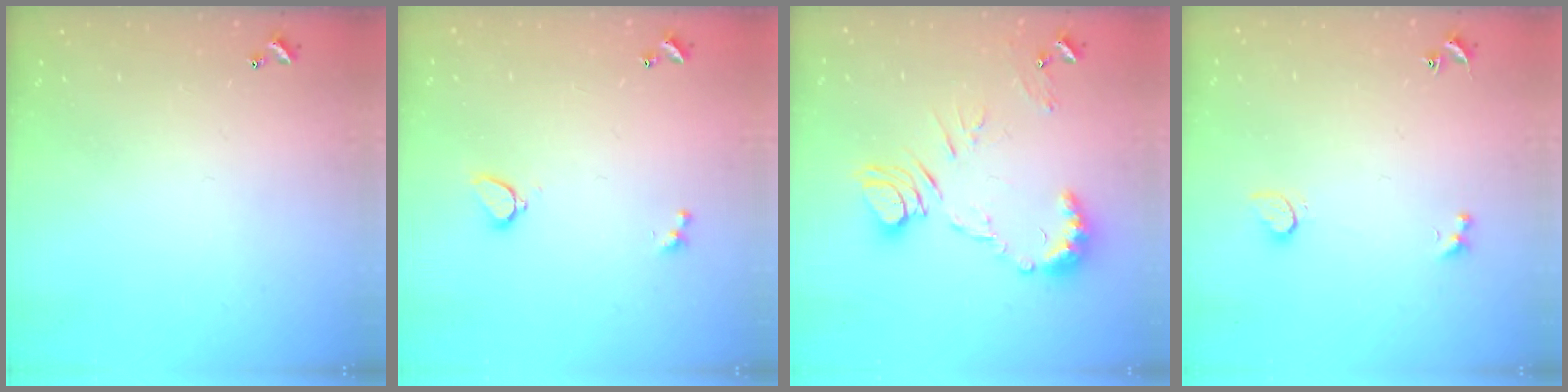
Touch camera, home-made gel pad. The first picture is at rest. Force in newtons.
{"total": 2.9, "press": 2.6, "slide": 1.3}
{"total": 10.4, "press": 10.4, "slide": 0.5}
{"total": 2.0, "press": 1.9, "slide": 0.5}